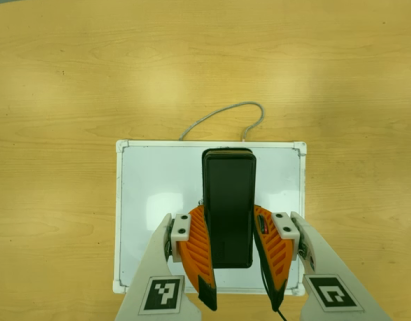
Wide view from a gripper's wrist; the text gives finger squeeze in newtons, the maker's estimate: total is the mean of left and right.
{"total": 8.1, "left": 6.4, "right": 9.8}